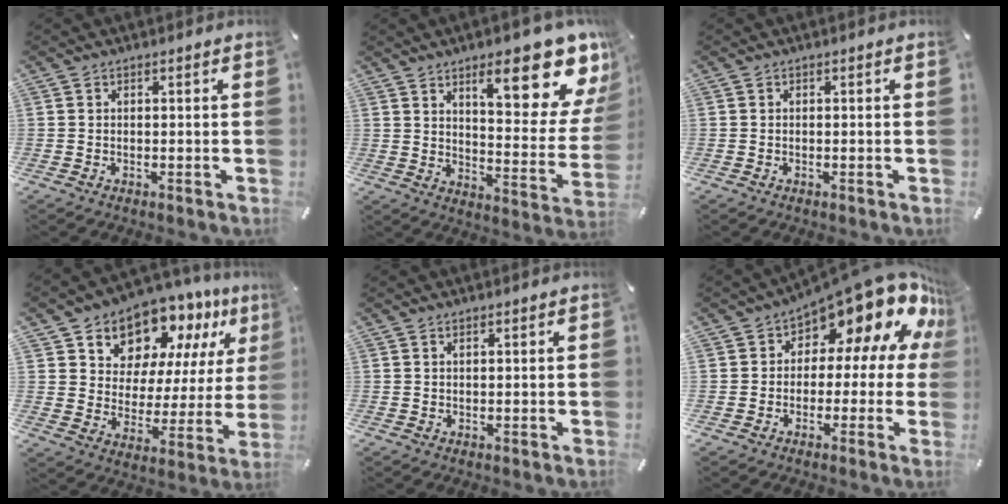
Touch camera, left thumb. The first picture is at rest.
{"total": 18.9, "force": [12.0, 6.3, 13.1], "torque": [-0.160, -0.093, 0.188]}
{"total": 0.0}
{"total": 12.3, "force": [10.6, 6.2, 0.9], "torque": [-0.031, -0.110, 0.193]}
{"total": 0.8, "force": [0.5, 0.1, 0.6], "torque": [-0.012, -0.002, 0.009]}
{"total": 15.0, "force": [9.2, 7.6, 9.0], "torque": [-0.135, -0.078, 0.157]}